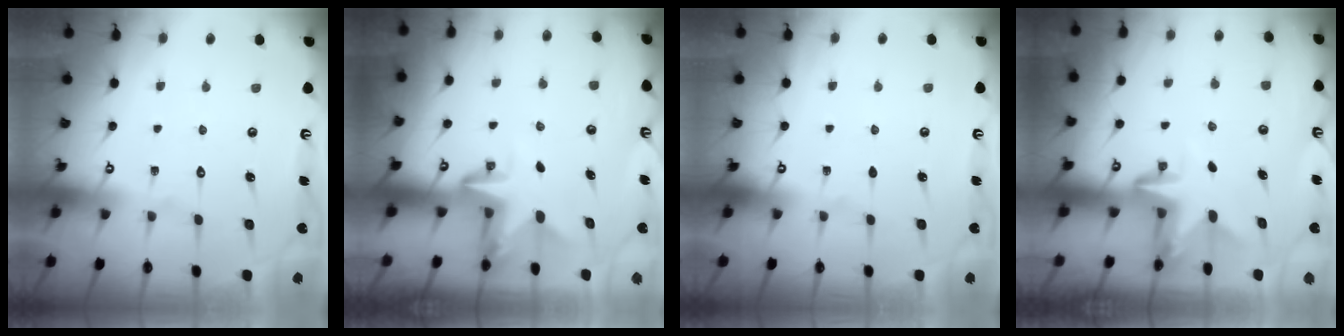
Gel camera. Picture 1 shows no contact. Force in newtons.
{"total": 3.2, "press": 3.2, "slide": 0.1}
{"total": 0.0}
{"total": 3.1, "press": 3.1, "slide": 0.3}